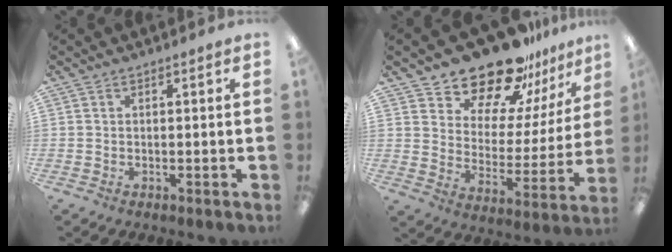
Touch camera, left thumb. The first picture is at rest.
{"total": 18.7, "force": [16.4, 7.2, 5.4], "torque": [-0.098, -0.135, 0.292]}